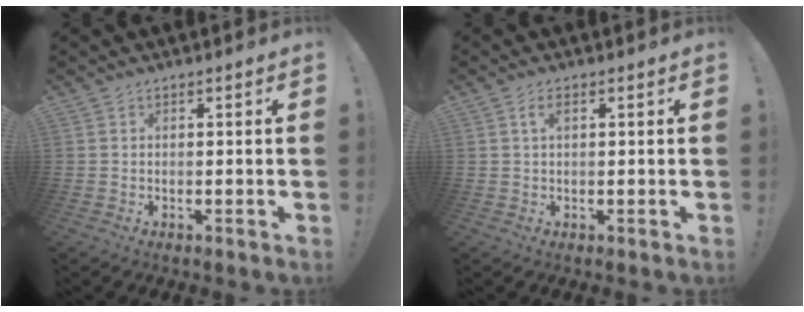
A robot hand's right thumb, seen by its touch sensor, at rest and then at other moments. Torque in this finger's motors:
{"motor_torque": [0.03, 0.44, -0.11, 0.07, 0.09]}